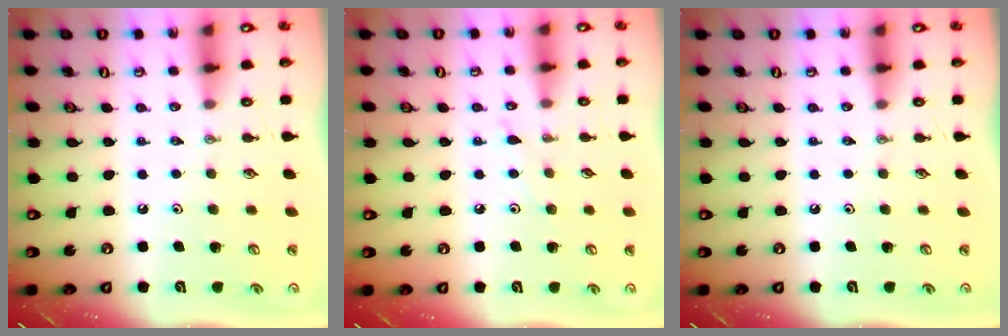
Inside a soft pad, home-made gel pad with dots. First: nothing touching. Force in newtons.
{"total": 3.5, "press": 3.5, "slide": 0.4}
{"total": 0.0}